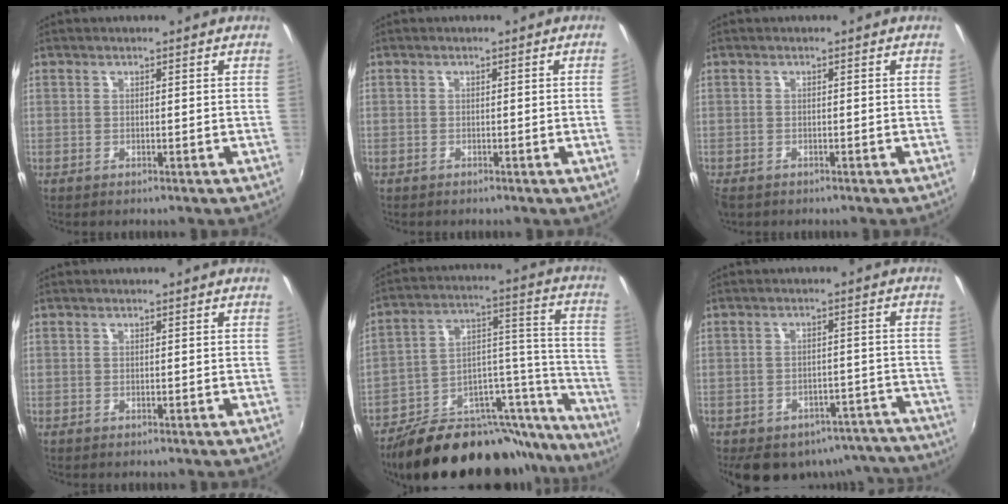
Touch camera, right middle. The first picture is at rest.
{"total": 1.1, "force": [-0.2, -0.7, 0.9], "torque": [-0.008, -0.010, -0.003]}
{"total": 2.6, "force": [-1.8, 1.5, 1.2], "torque": [-0.029, -0.011, -0.032]}
{"total": 0.0}
{"total": 28.5, "force": [-23.5, 10.3, 12.5], "torque": [-0.146, 0.055, -0.337]}
{"total": 17.2, "force": [-14.1, 8.1, 5.8], "torque": [-0.107, 0.021, -0.154]}